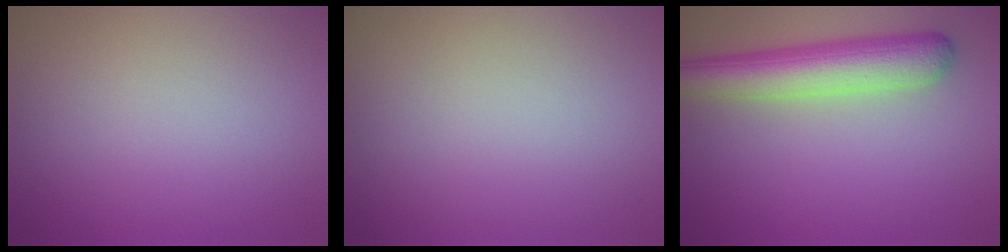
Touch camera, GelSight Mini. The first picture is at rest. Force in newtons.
{"total": 0.0}
{"total": 6.0, "press": 6.0, "slide": 0.2}